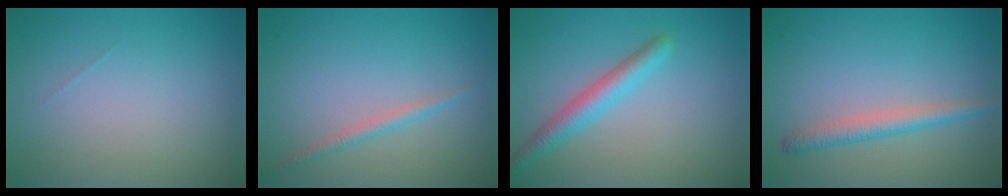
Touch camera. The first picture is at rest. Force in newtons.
{"total": 1.2, "press": 1.2, "slide": 0.1}
{"total": 2.9, "press": 2.9, "slide": 0.2}
{"total": 2.2, "press": 2.2, "slide": 0.1}